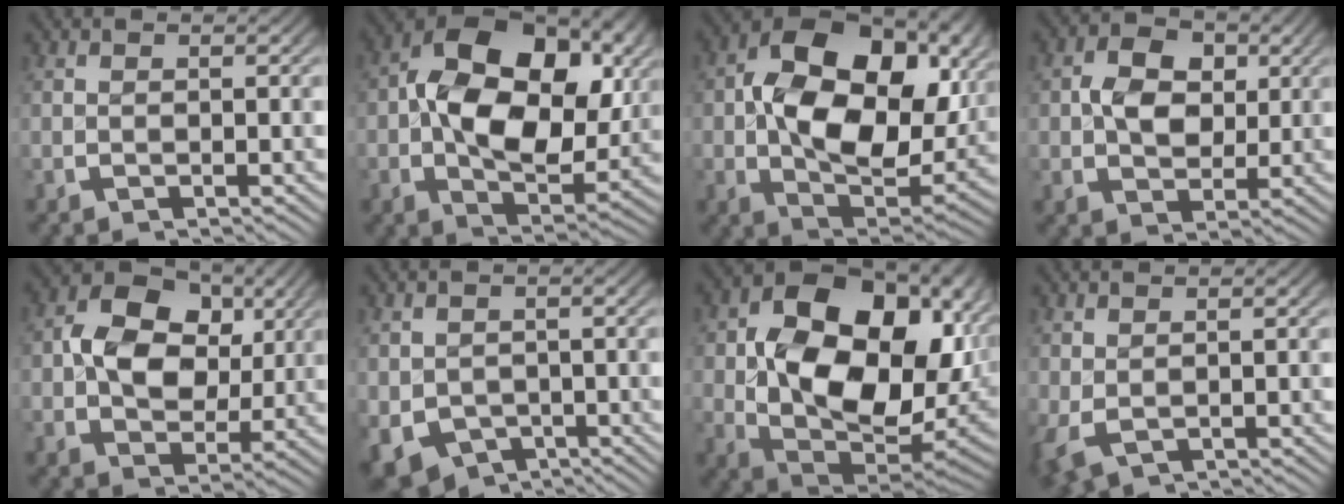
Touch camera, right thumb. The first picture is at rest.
{"total": 16.9, "force": [1.3, 11.5, 12.4], "torque": [-0.221, -0.027, 0.018]}
{"total": 19.4, "force": [2.0, 13.0, 14.3], "torque": [-0.255, -0.030, 0.031]}
{"total": 5.6, "force": [0.8, 4.4, 3.5], "torque": [-0.058, -0.018, 0.018]}
{"total": 10.1, "force": [1.4, 7.9, 6.1], "torque": [-0.120, -0.021, 0.022]}
{"total": 7.6, "force": [-4.1, 5.7, 2.9], "torque": [-0.077, -0.048, -0.051]}
{"total": 24.5, "force": [1.2, 16.9, 17.7], "torque": [-0.317, -0.059, 0.038]}
{"total": 1.9, "force": [-0.3, 1.5, 1.1], "torque": [-0.028, -0.013, 0.007]}